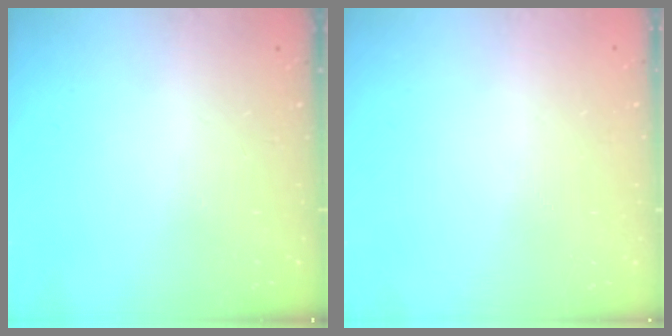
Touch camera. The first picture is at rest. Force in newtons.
{"total": 0.0}